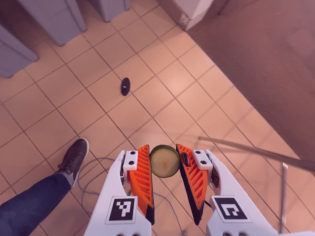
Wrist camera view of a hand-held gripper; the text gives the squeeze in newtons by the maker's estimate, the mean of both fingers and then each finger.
{"total": 5.8, "left": 5.3, "right": 6.3}